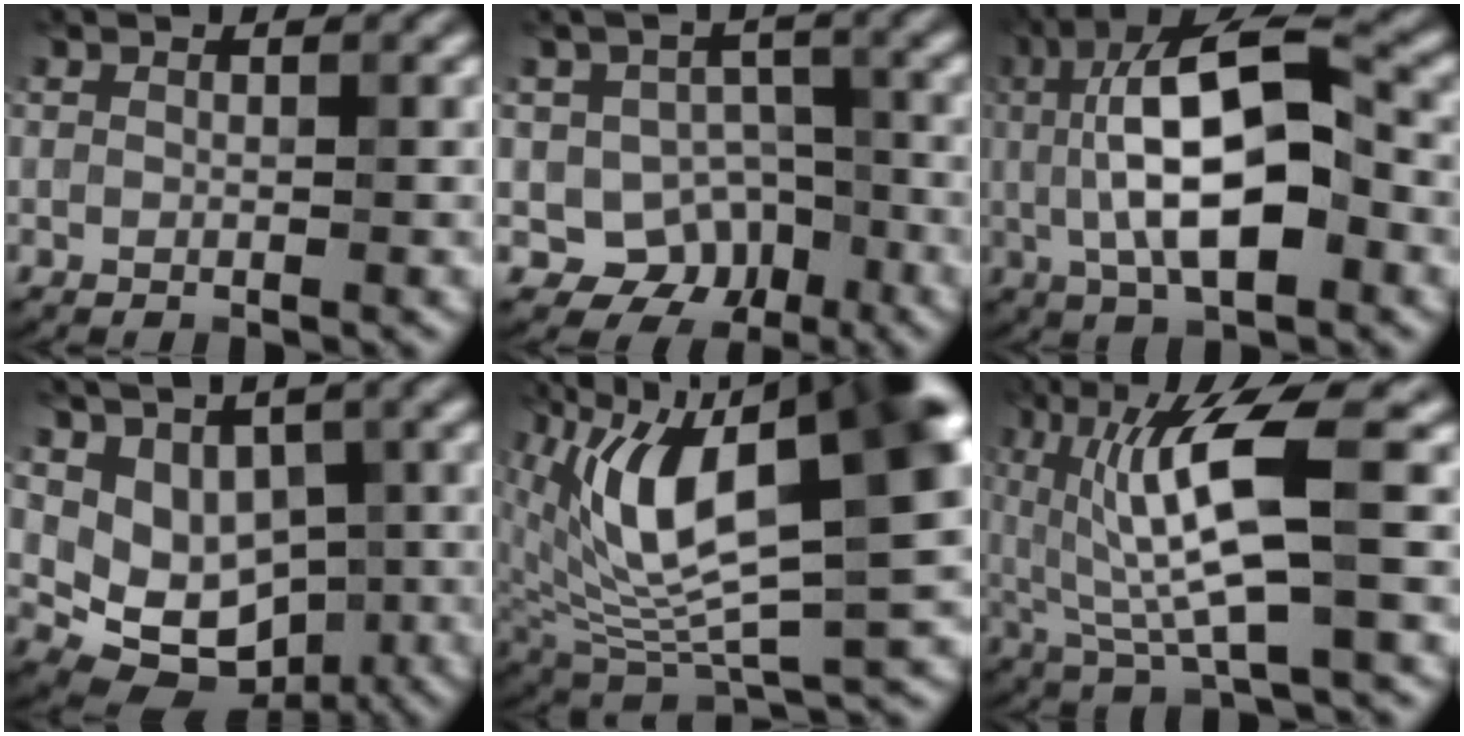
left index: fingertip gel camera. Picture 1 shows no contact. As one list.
[{"total": 4.8, "force": [-2.6, 3.8, 1.4], "torque": [-0.001, -0.015, -0.040]}, {"total": 10.3, "force": [-0.2, 4.2, 9.4], "torque": [-0.153, 0.014, -0.016]}, {"total": 5.5, "force": [0.2, 4.4, 3.2], "torque": [-0.040, -0.023, 0.019]}, {"total": 13.3, "force": [3.6, 5.5, 11.6], "torque": [-0.214, -0.001, 0.066]}, {"total": 7.9, "force": [0.8, 1.5, 7.7], "torque": [-0.139, -0.007, 0.020]}]